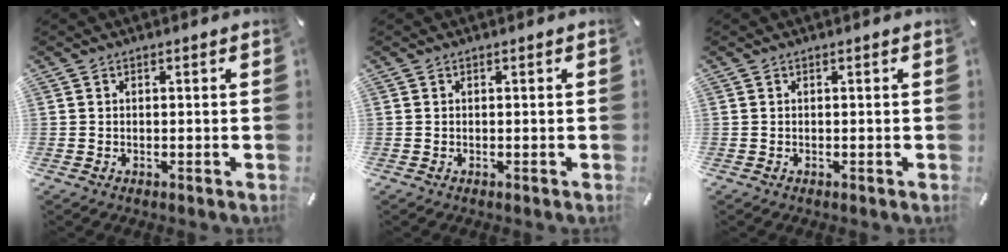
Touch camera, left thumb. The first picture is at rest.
{"total": 0.0}
{"total": 0.0}